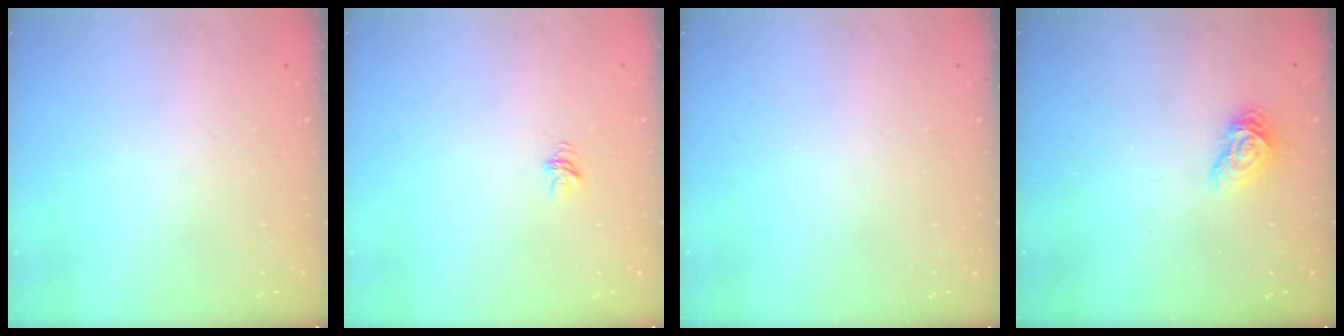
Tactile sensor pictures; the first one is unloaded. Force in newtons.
{"total": 4.3, "press": 4.3, "slide": 0.4}
{"total": 0.0}
{"total": 7.6, "press": 7.6, "slide": 0.0}